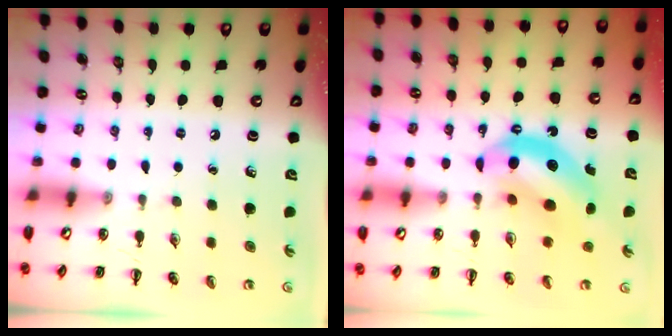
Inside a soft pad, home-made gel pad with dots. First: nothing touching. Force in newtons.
{"total": 10.9, "press": 10.5, "slide": 2.8}